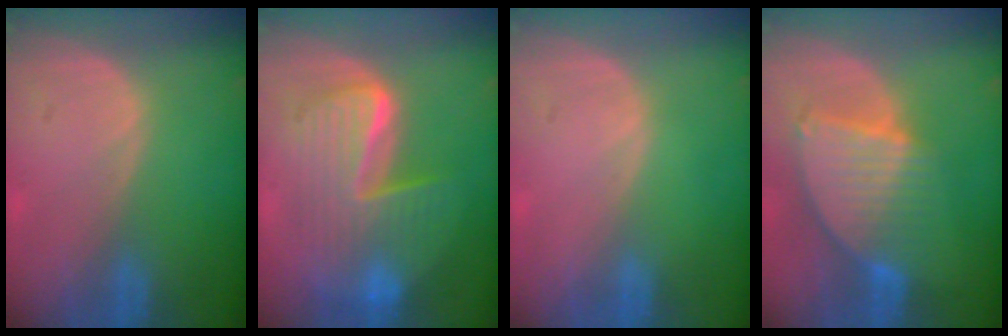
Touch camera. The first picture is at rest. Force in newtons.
{"total": 10.5, "press": 10.4, "slide": 0.9}
{"total": 0.0}
{"total": 8.5, "press": 7.5, "slide": 4.1}